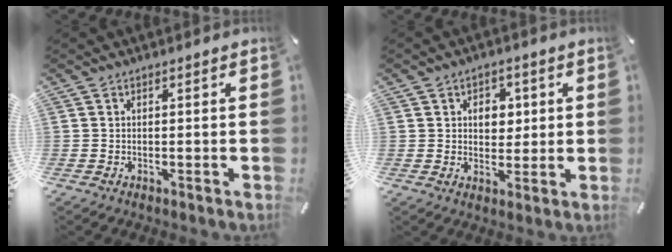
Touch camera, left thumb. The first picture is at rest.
{"total": 5.3, "force": [1.1, 4.3, 2.9], "torque": [-0.028, -0.006, 0.009]}